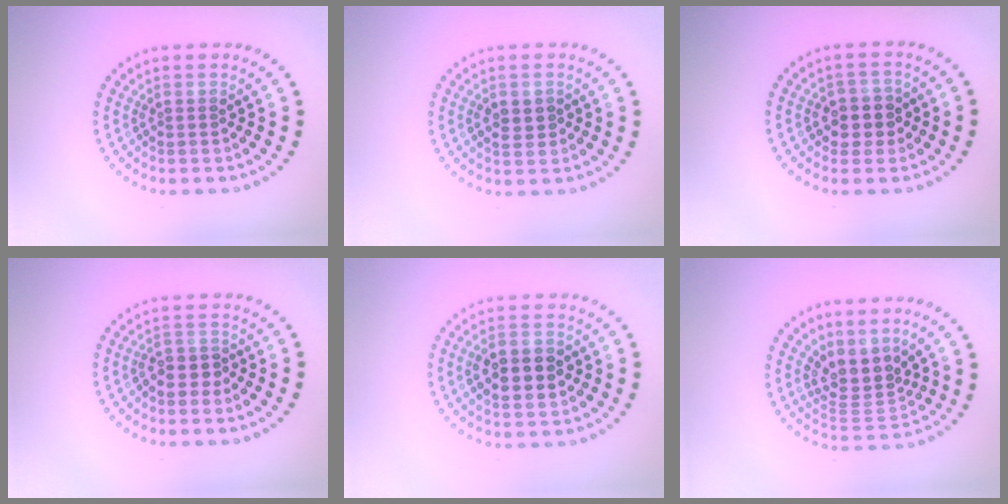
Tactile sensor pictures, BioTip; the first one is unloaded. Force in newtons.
{"total": 1.6, "press": 1.6, "slide": 0.1}
{"total": 2.8, "press": 2.7, "slide": 0.9}
{"total": 1.8, "press": 1.5, "slide": 1.1}
{"total": 4.6, "press": 4.6, "slide": 0.2}
{"total": 3.5, "press": 2.6, "slide": 2.3}